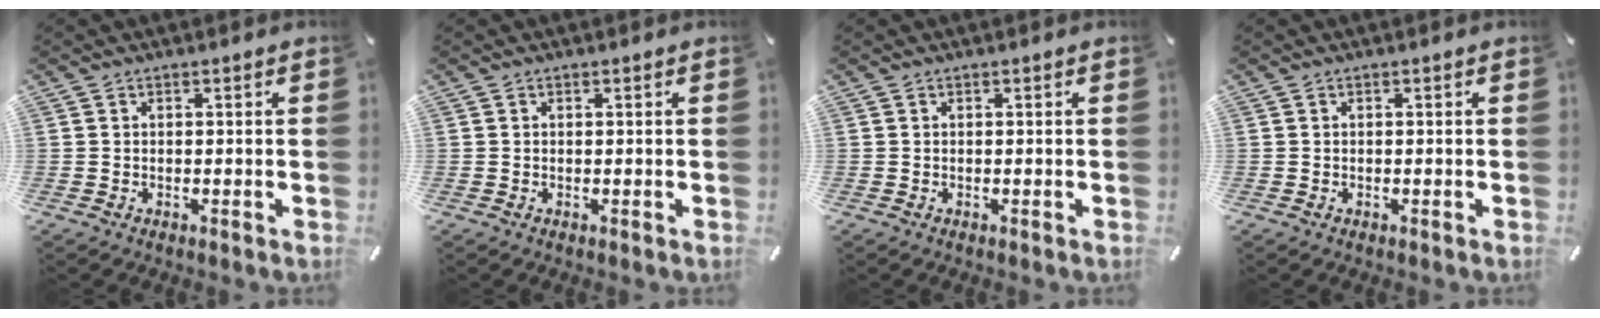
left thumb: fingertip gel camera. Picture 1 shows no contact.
{"total": 0.0}
{"total": 0.0}
{"total": 0.0}